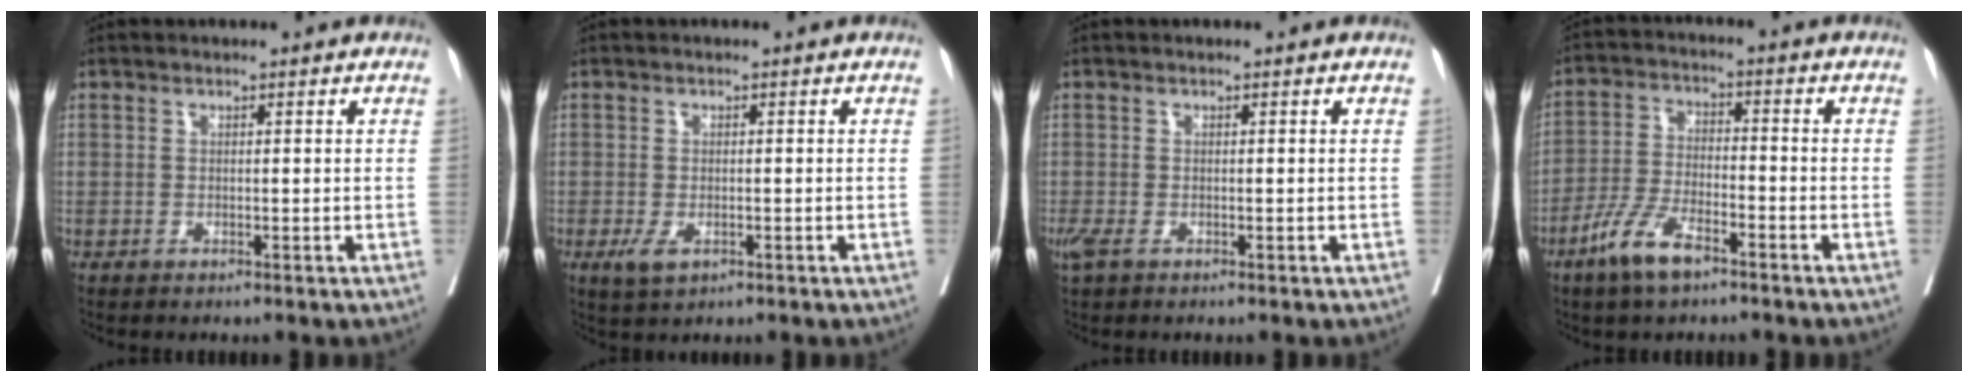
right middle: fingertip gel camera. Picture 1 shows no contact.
{"total": 3.0, "force": [-1.3, 1.4, 2.3], "torque": [-0.048, -0.005, -0.016]}
{"total": 1.9, "force": [-1.0, 0.9, 1.4], "torque": [-0.040, -0.006, -0.015]}
{"total": 7.8, "force": [-5.1, 2.2, 5.4], "torque": [-0.114, -0.006, -0.099]}